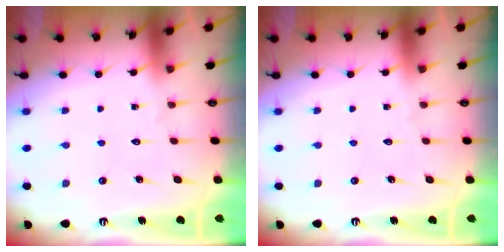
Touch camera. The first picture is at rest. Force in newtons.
{"total": 0.0}